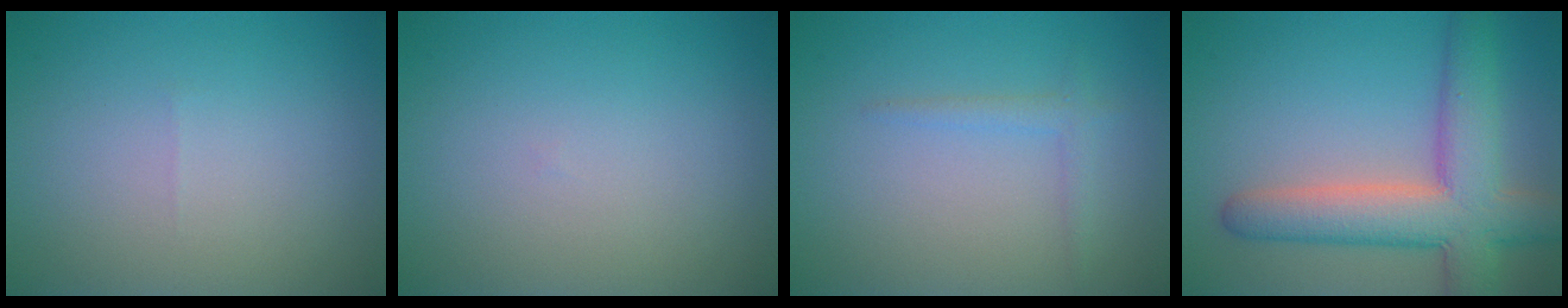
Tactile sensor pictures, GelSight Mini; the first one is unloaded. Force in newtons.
{"total": 0.0}
{"total": 1.3, "press": 1.3, "slide": 0.1}
{"total": 8.1, "press": 8.1, "slide": 0.7}